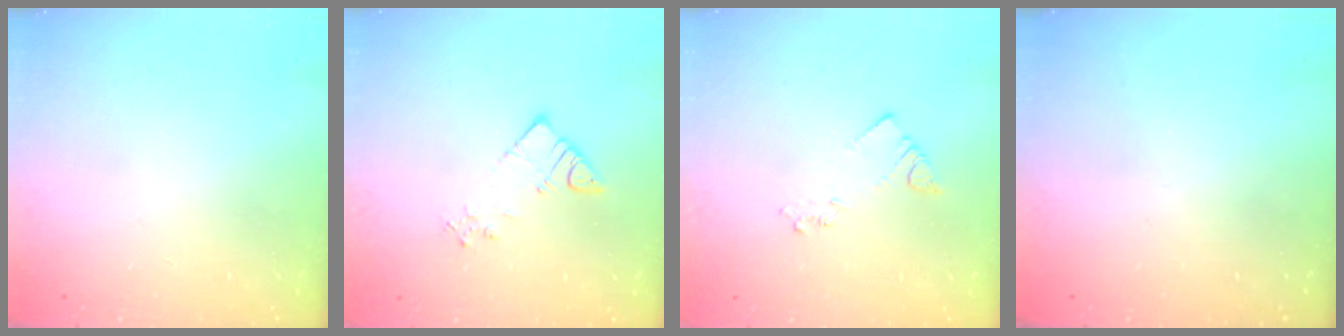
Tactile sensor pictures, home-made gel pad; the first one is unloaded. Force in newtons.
{"total": 5.7, "press": 5.7, "slide": 0.2}
{"total": 1.4, "press": 1.4, "slide": 0.1}
{"total": 0.0}